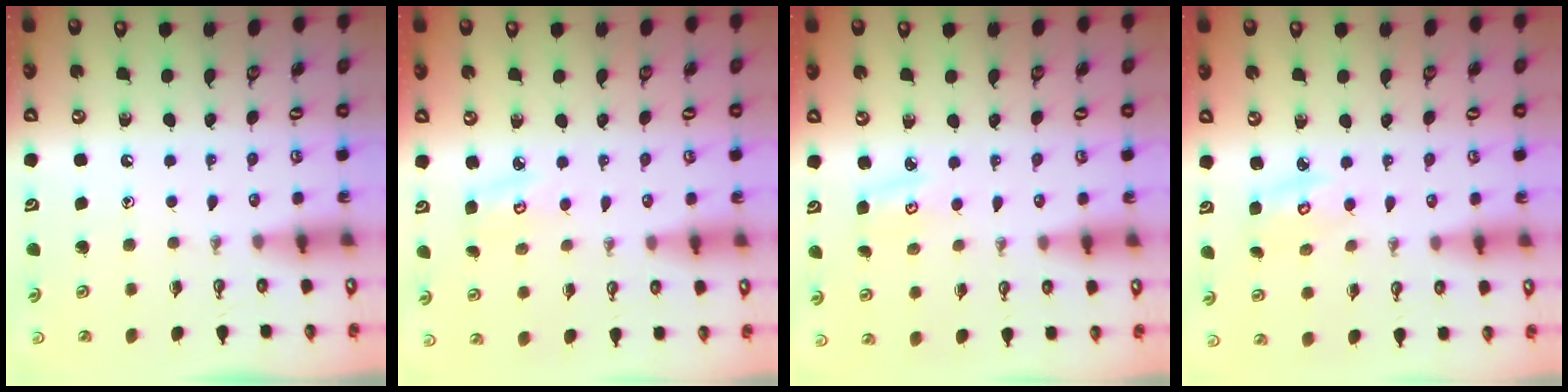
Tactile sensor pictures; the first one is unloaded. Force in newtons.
{"total": 3.8, "press": 3.8, "slide": 0.3}
{"total": 3.5, "press": 3.4, "slide": 0.4}
{"total": 3.5, "press": 3.5, "slide": 0.2}